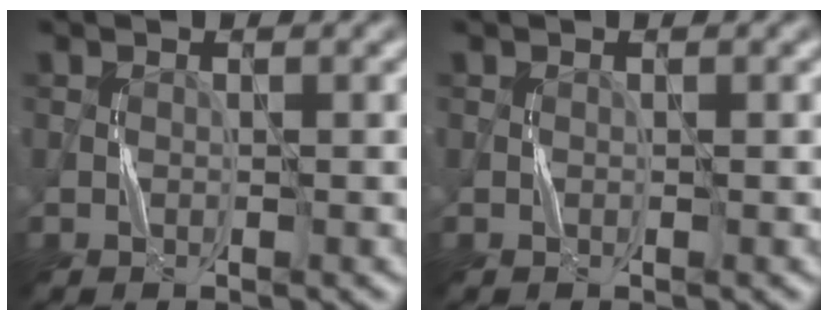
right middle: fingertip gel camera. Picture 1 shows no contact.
{"total": 0.0}